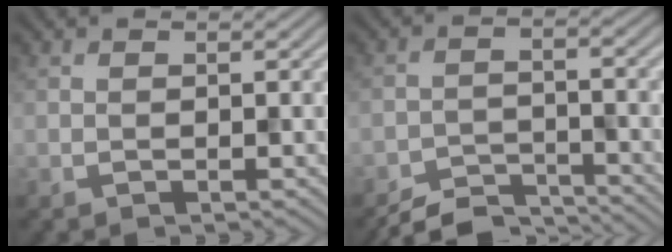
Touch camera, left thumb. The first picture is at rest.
{"total": 5.9, "force": [-5.5, 1.3, 1.7], "torque": [-0.032, -0.003, -0.102]}